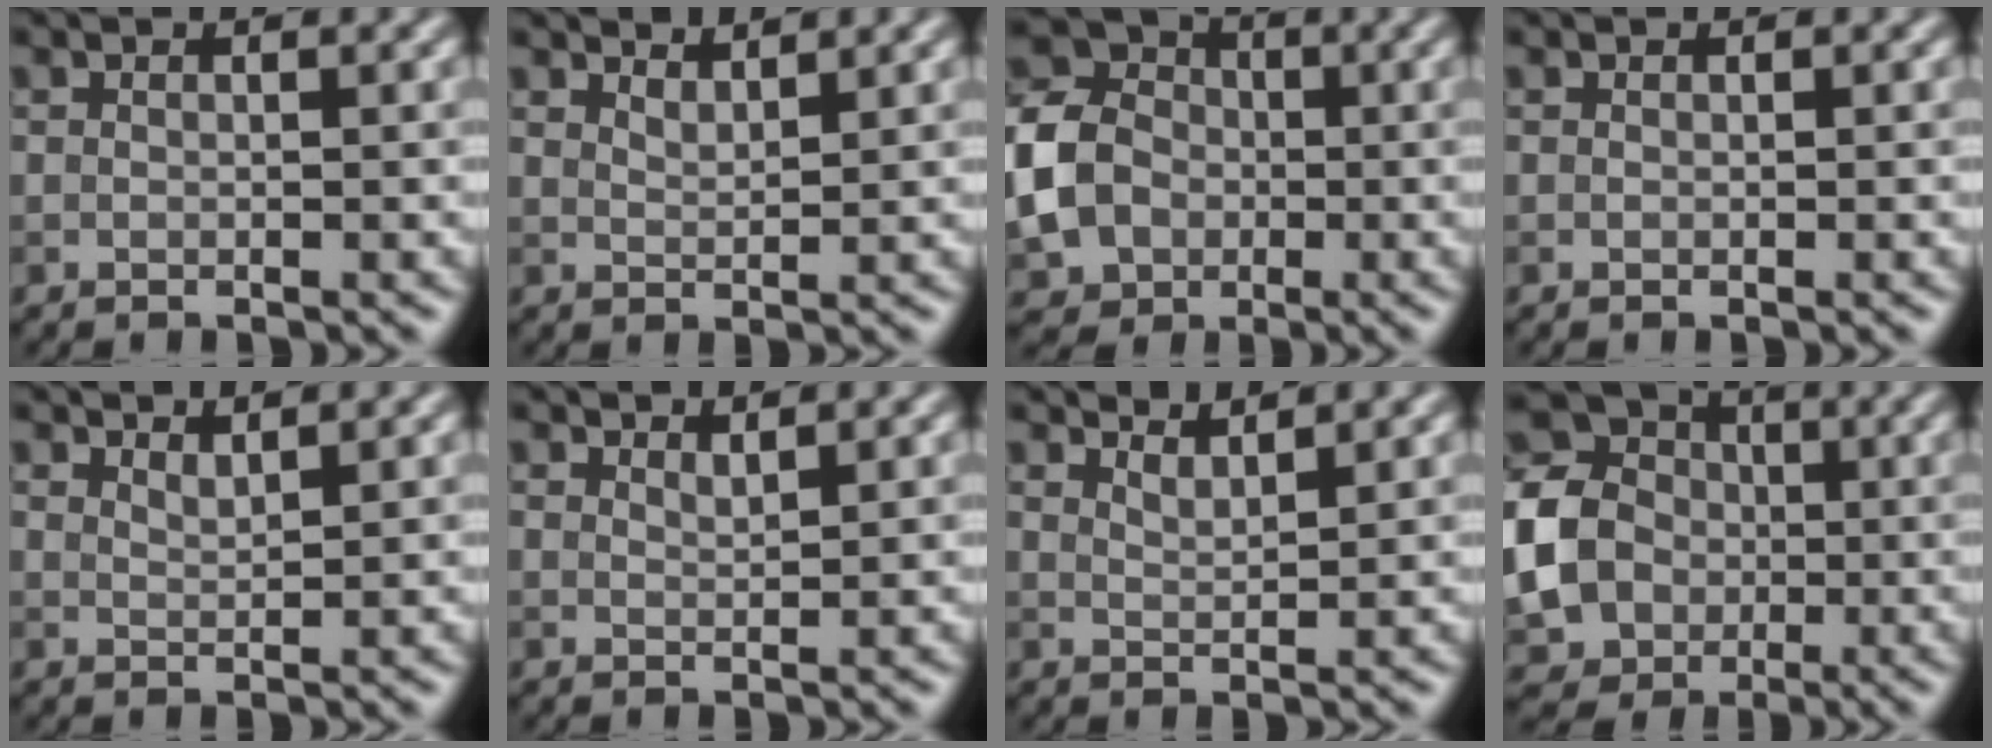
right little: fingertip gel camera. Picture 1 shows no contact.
{"total": 2.2, "force": [2.1, 0.3, 0.6], "torque": [-0.006, 0.004, 0.031]}
{"total": 8.6, "force": [-1.7, 7.1, 4.7], "torque": [-0.118, -0.010, -0.037]}
{"total": 0.0}
{"total": 1.4, "force": [1.3, 0.1, 0.4], "torque": [-0.004, 0.001, 0.022]}
{"total": 1.1, "force": [1.1, 0.1, 0.3], "torque": [-0.004, 0.000, 0.019]}
{"total": 2.7, "force": [2.6, 0.4, 0.8], "torque": [-0.003, 0.006, 0.033]}
{"total": 15.4, "force": [-1.5, 13.8, 6.7], "torque": [-0.192, -0.004, -0.056]}